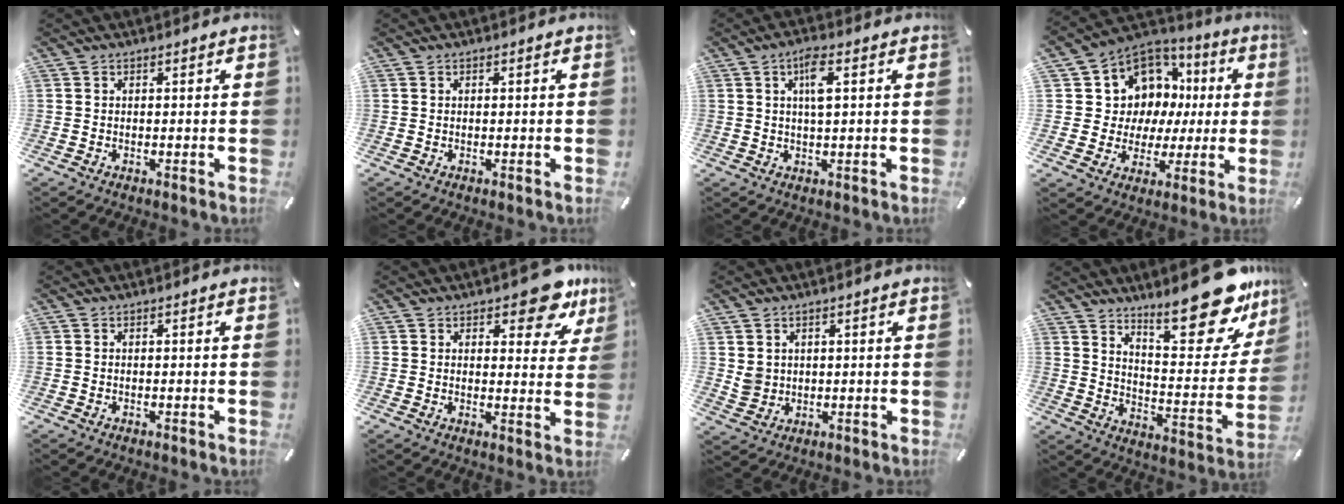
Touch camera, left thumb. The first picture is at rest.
{"total": 0.0}
{"total": 5.4, "force": [1.7, 1.4, 5.0], "torque": [-0.095, 0.003, 0.024]}
{"total": 10.2, "force": [2.8, 9.7, 1.6], "torque": [-0.033, -0.045, 0.064]}
{"total": 0.0}
{"total": 10.8, "force": [7.4, 4.9, 6.2], "torque": [-0.058, -0.049, 0.124]}
{"total": 3.9, "force": [1.6, 3.6, 0.4], "torque": [-0.010, 0.001, 0.032]}
{"total": 23.3, "force": [16.7, 7.9, 14.2], "torque": [-0.184, -0.131, 0.275]}